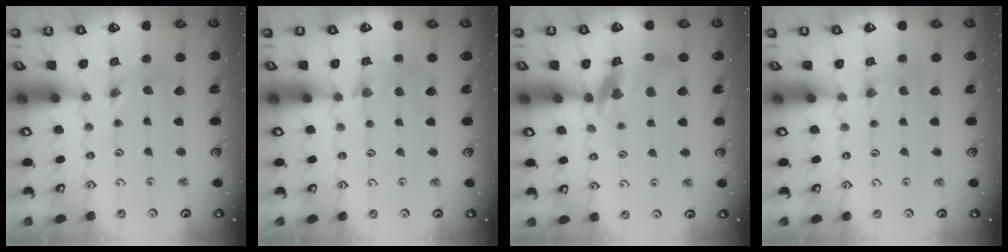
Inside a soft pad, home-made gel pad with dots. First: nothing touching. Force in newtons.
{"total": 3.7, "press": 3.6, "slide": 0.5}
{"total": 11.3, "press": 11.2, "slide": 1.4}
{"total": 0.0}